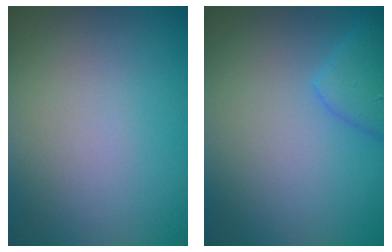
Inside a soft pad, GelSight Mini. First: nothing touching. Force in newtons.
{"total": 2.5, "press": 2.4, "slide": 0.3}